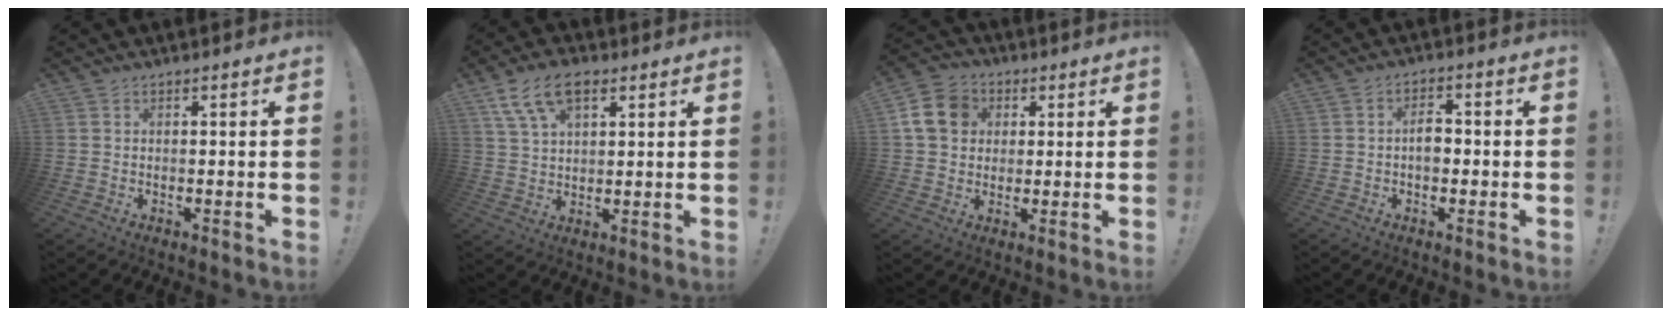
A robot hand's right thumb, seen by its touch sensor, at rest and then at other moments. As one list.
[{"total": 11.1, "force": [5.7, 5.9, 7.4], "torque": [-0.132, -0.008, 0.111]}, {"total": 12.0, "force": [3.0, 10.1, 5.7], "torque": [-0.090, 0.004, 0.064]}, {"total": 5.1, "force": [-0.6, 3.4, 3.7], "torque": [-0.068, 0.006, -0.013]}]